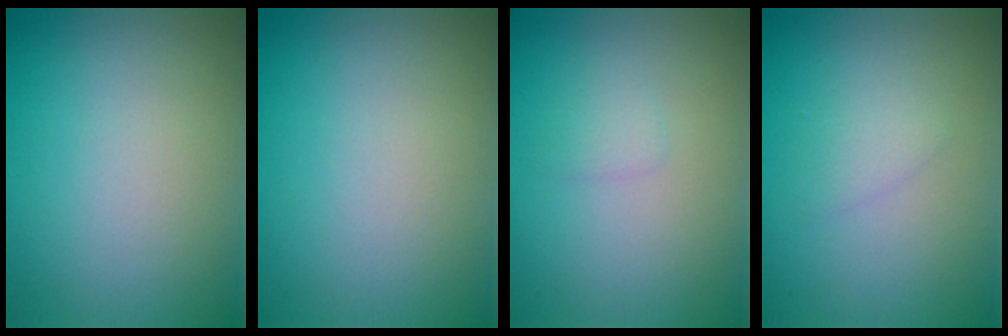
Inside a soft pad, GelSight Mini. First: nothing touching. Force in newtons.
{"total": 0.0}
{"total": 0.9, "press": 0.9, "slide": 0.1}
{"total": 1.3, "press": 1.3, "slide": 0.1}